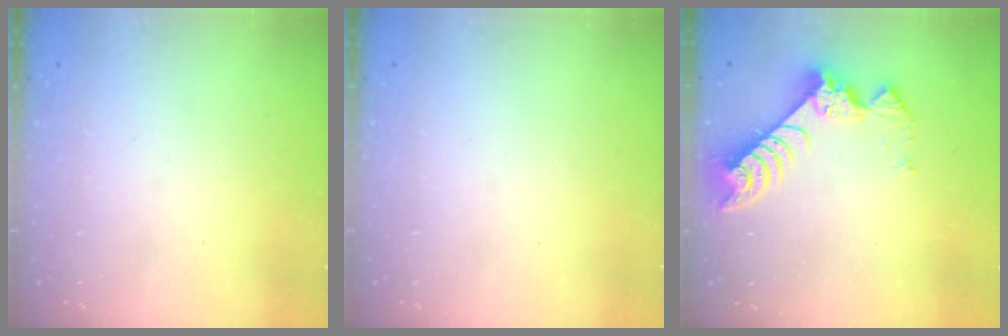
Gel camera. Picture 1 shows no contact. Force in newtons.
{"total": 0.0}
{"total": 8.7, "press": 8.6, "slide": 0.4}